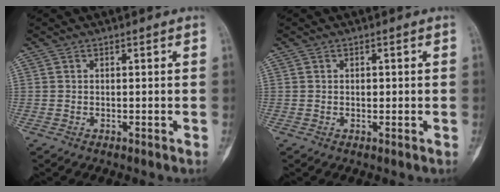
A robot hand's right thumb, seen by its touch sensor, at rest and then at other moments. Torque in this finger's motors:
{"motor_torque": [0.34, 0.24, 0.25, 0.01, -0.01]}